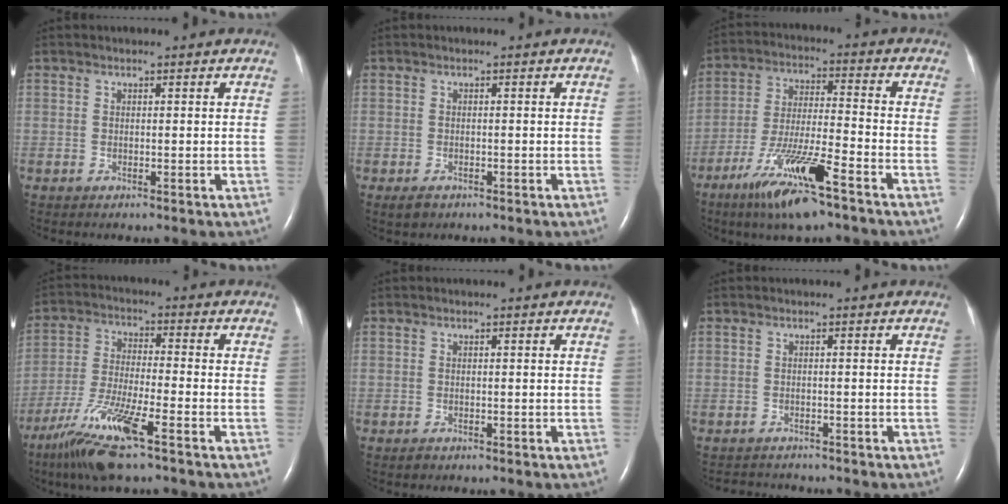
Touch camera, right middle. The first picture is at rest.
{"total": 1.6, "force": [-1.0, 0.9, 0.8], "torque": [-0.018, -0.001, -0.011]}
{"total": 13.1, "force": [-8.2, 1.0, 10.2], "torque": [-0.204, -0.029, -0.148]}
{"total": 12.3, "force": [-7.5, 1.0, 9.7], "torque": [-0.205, -0.030, -0.140]}
{"total": 0.6, "force": [-0.5, 0.3, 0.1], "torque": [-0.004, -0.001, -0.007]}
{"total": 3.4, "force": [-3.4, 0.7, 0.1], "torque": [-0.002, -0.008, -0.047]}